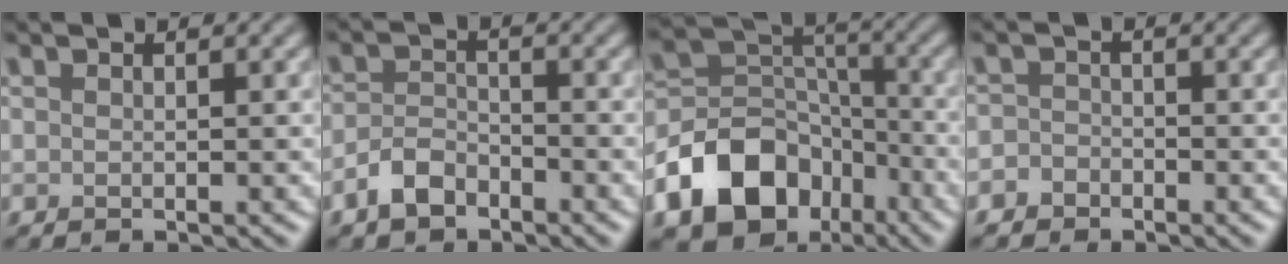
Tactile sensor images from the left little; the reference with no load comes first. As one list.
[{"total": 2.9, "force": [-2.1, 1.5, 1.2], "torque": [-0.024, 0.006, -0.048]}, {"total": 12.0, "force": [-6.4, 8.5, 5.5], "torque": [-0.114, 0.008, -0.120]}, {"total": 2.0, "force": [-1.3, 1.5, 0.1], "torque": [0.023, 0.007, -0.029]}]